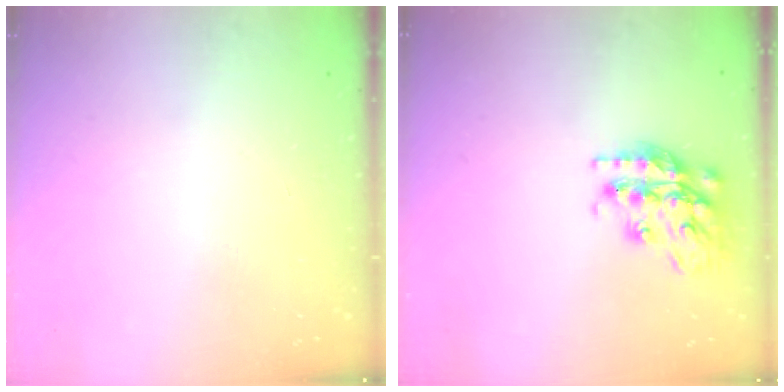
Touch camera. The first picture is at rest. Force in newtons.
{"total": 17.3, "press": 17.3, "slide": 1.0}